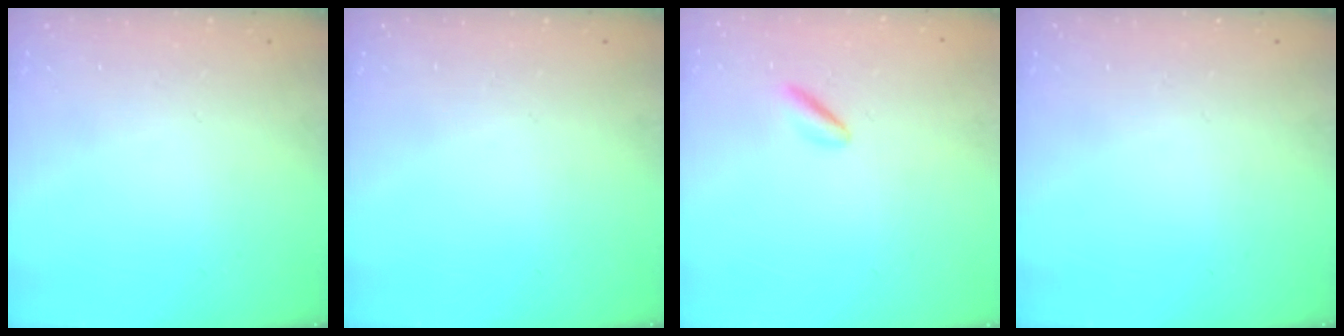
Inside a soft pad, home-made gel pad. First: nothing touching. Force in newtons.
{"total": 0.0}
{"total": 1.8, "press": 1.7, "slide": 0.8}
{"total": 0.0}